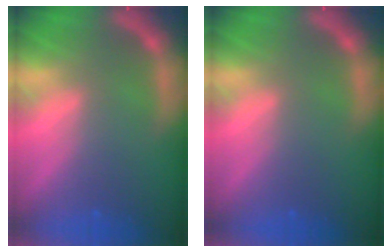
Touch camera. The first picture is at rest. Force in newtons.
{"total": 0.0}